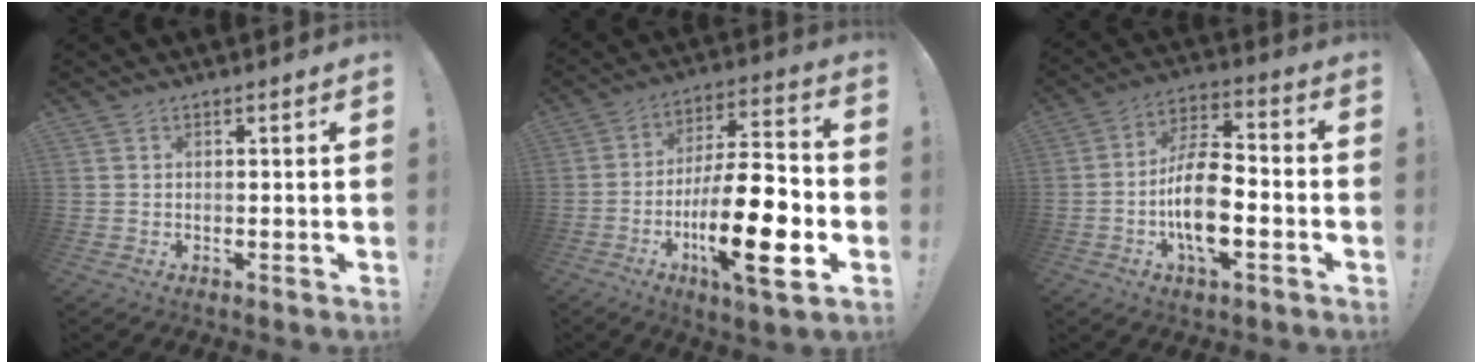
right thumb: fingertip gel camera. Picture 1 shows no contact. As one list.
[{"total": 22.7, "force": [-6.8, 6.5, 20.7], "torque": [-0.361, 0.026, -0.109]}, {"total": 15.3, "force": [-4.0, 7.1, 13.0], "torque": [-0.250, 0.014, -0.069]}]